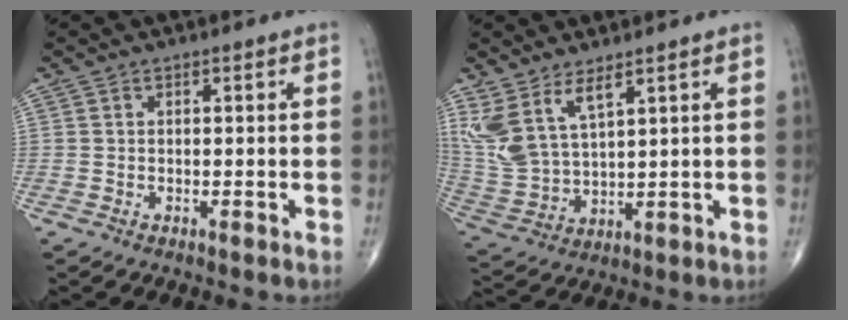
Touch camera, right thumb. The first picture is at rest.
{"total": 10.2, "force": [6.0, 4.1, 7.2], "torque": [-0.158, -0.029, 0.140]}